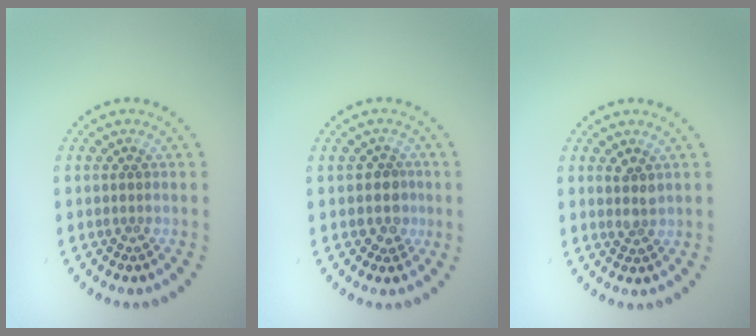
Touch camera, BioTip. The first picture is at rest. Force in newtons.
{"total": 2.0, "press": 1.6, "slide": 1.2}
{"total": 1.5, "press": 1.3, "slide": 0.9}